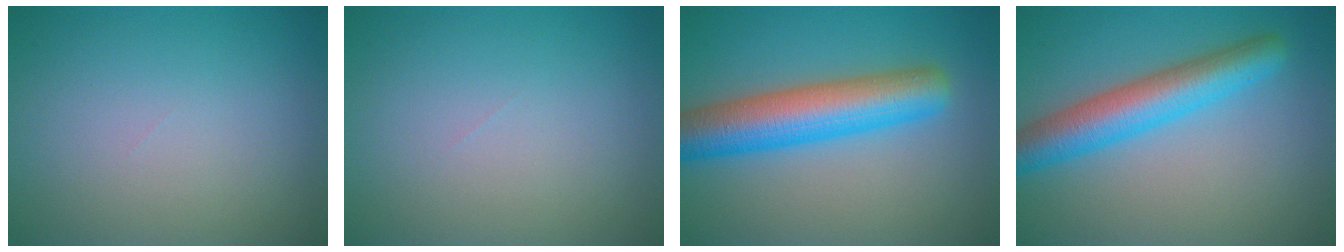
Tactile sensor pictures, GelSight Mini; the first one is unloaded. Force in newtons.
{"total": 0.0}
{"total": 7.9, "press": 7.9, "slide": 0.3}
{"total": 6.0, "press": 6.0, "slide": 0.1}